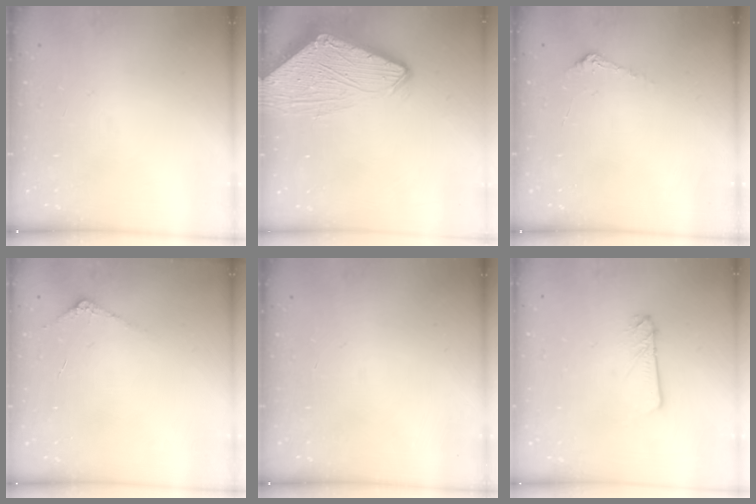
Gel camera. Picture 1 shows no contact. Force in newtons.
{"total": 8.0, "press": 8.0, "slide": 0.7}
{"total": 4.8, "press": 4.8, "slide": 0.4}
{"total": 6.0, "press": 5.9, "slide": 0.7}
{"total": 0.0}
{"total": 2.3, "press": 2.3, "slide": 0.3}